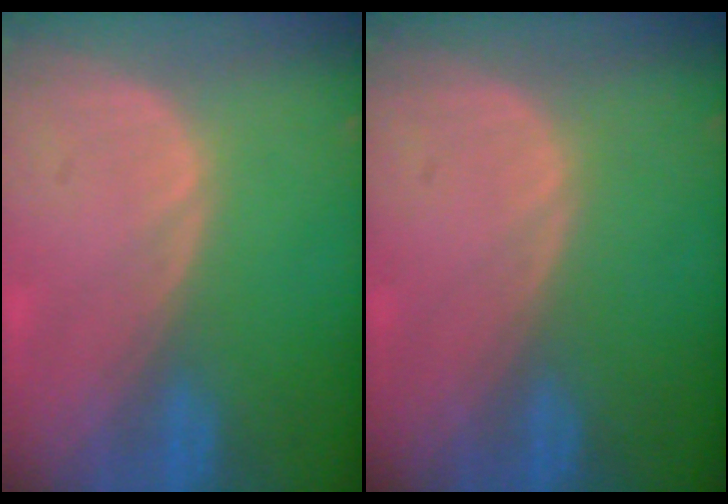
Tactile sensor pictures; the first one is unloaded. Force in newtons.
{"total": 0.0}